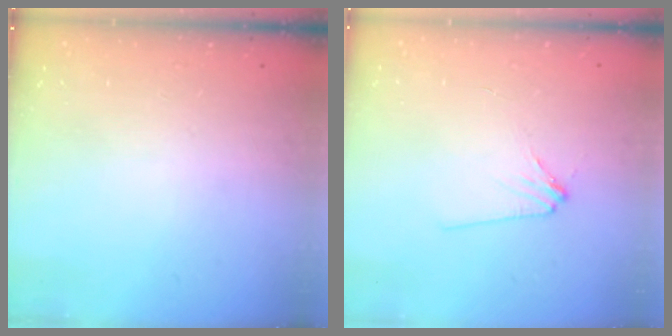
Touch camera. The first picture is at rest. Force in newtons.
{"total": 2.7, "press": 2.6, "slide": 0.4}